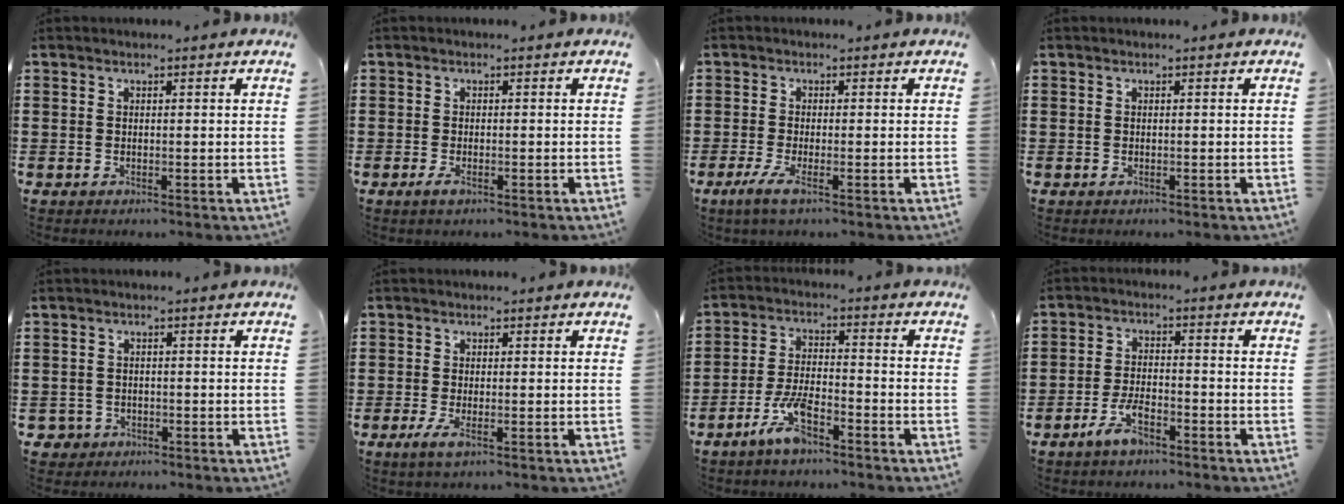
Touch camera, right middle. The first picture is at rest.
{"total": 1.4, "force": [-0.7, 0.8, 0.8], "torque": [-0.024, -0.001, -0.017]}
{"total": 2.8, "force": [-1.4, 0.8, 2.3], "torque": [-0.052, -0.002, -0.030]}
{"total": 0.0}
{"total": 1.6, "force": [-1.0, 1.2, 0.3], "torque": [-0.018, -0.005, -0.025]}
{"total": 2.0, "force": [-0.8, 0.8, 1.6], "torque": [-0.043, -0.005, -0.020]}
{"total": 6.8, "force": [-4.4, 2.1, 4.7], "torque": [-0.118, -0.002, -0.088]}
{"total": 4.8, "force": [-3.4, 1.8, 2.8], "torque": [-0.066, 0.006, -0.068]}